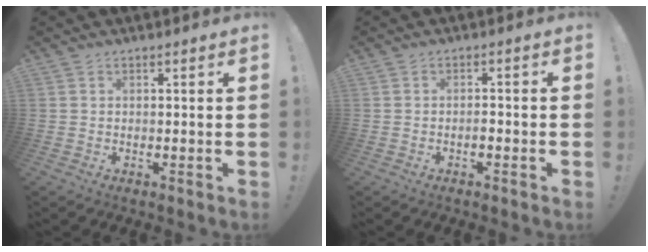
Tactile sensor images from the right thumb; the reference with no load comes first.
{"total": 1.6, "force": [-0.9, 0.6, 1.2], "torque": [-0.018, 0.002, -0.016]}